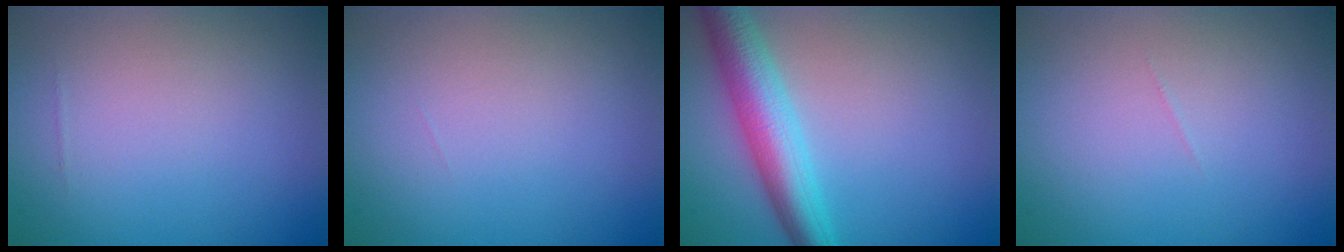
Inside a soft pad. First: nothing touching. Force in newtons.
{"total": 0.0}
{"total": 5.9, "press": 5.9, "slide": 0.2}
{"total": 0.0}